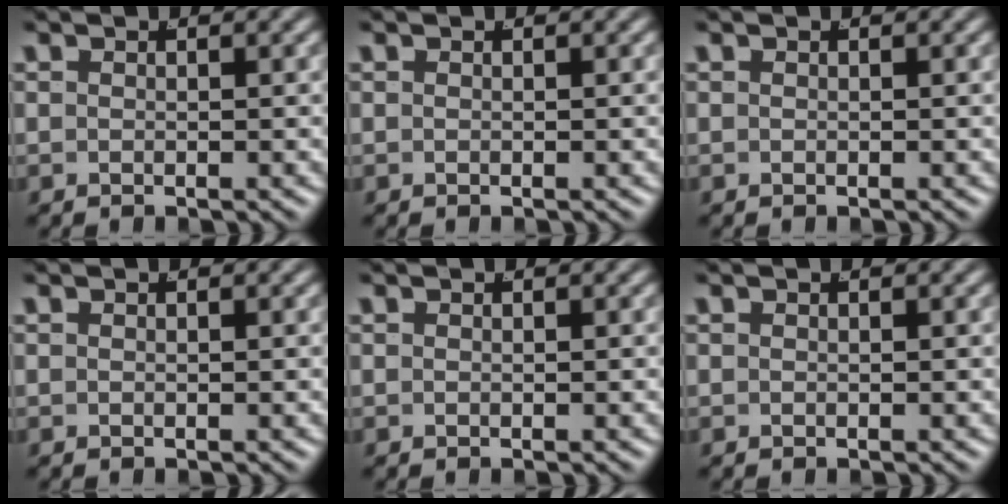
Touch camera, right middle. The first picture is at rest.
{"total": 0.0}
{"total": 0.0}
{"total": 0.0}
{"total": 0.0}
{"total": 0.0}